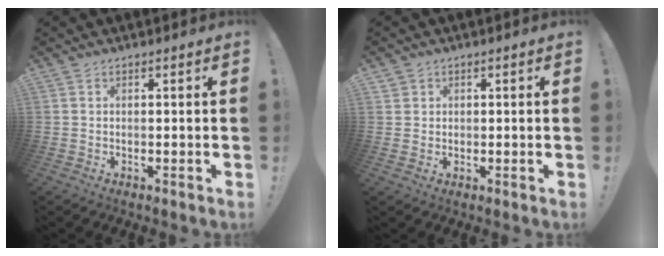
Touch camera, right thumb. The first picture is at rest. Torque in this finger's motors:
{"motor_torque": [-0.04, -0.13, -0.05, 0.14, -0.01]}